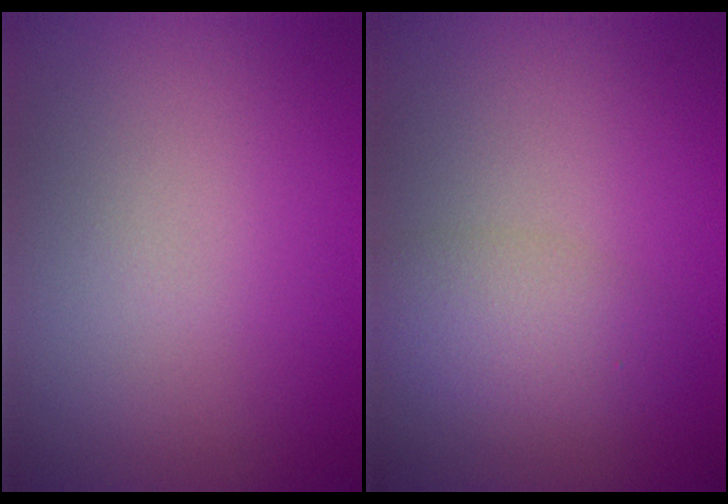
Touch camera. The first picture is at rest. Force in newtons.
{"total": 2.9, "press": 2.9, "slide": 0.1}